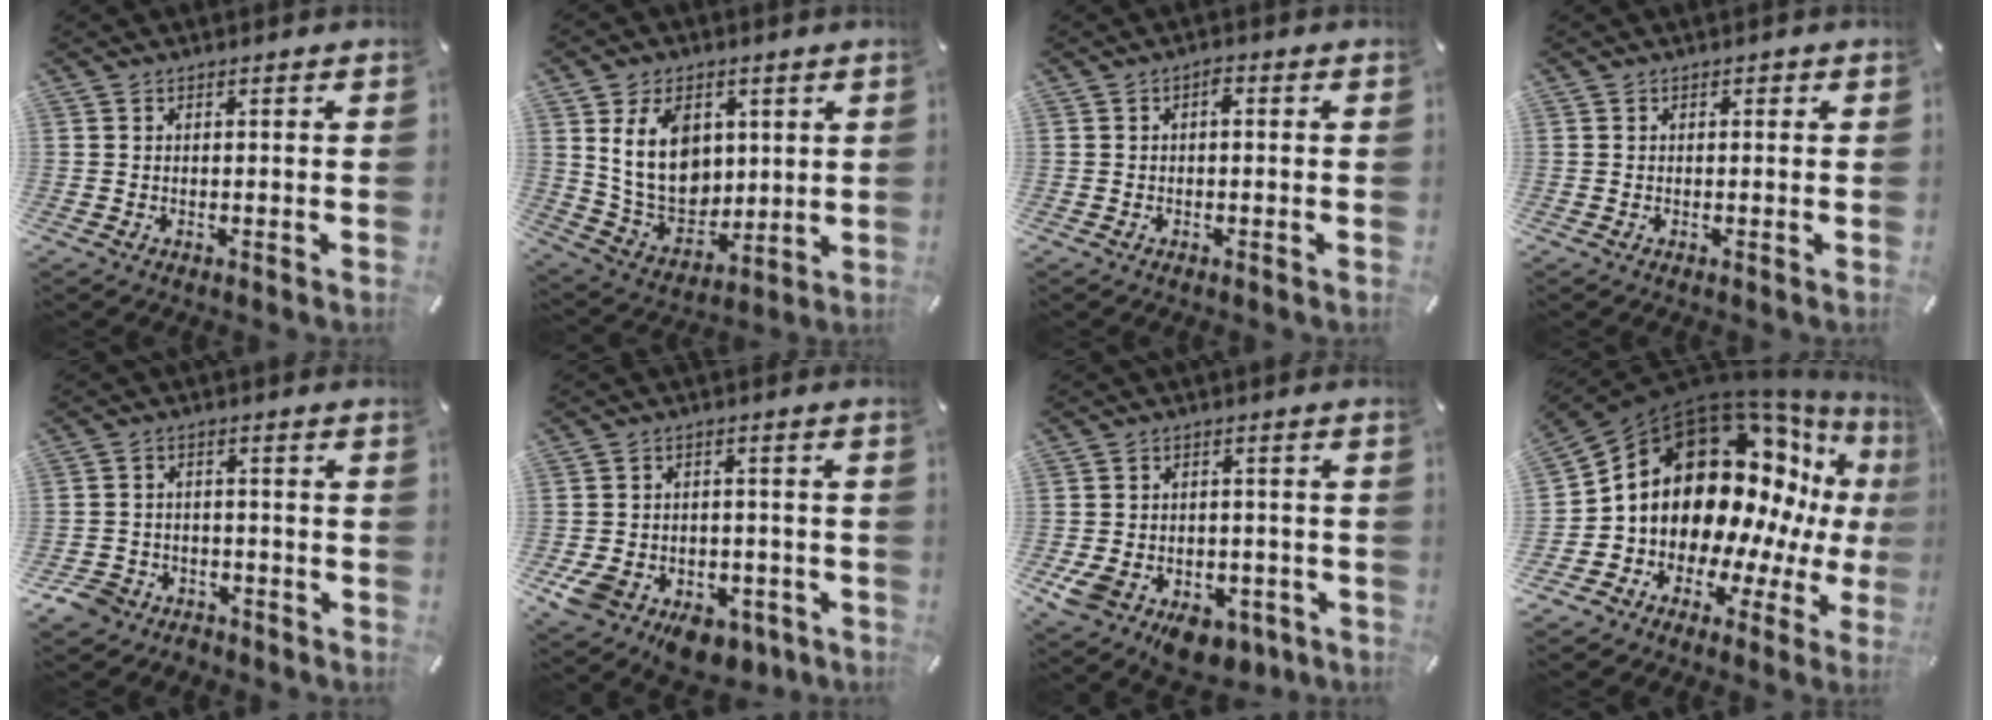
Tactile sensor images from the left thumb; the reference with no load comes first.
{"total": 14.5, "force": [3.9, 11.3, 8.2], "torque": [-0.172, -0.011, 0.073]}
{"total": 1.6, "force": [-0.1, 0.8, 1.4], "torque": [-0.031, 0.008, -0.006]}
{"total": 0.6, "force": [0.1, 0.6, 0.2], "torque": [-0.005, 0.006, -0.001]}
{"total": 5.7, "force": [-4.0, 3.9, 1.1], "torque": [-0.031, 0.017, -0.080]}
{"total": 9.8, "force": [-4.9, 7.1, 4.6], "torque": [-0.079, 0.037, -0.079]}
{"total": 9.6, "force": [-4.6, 6.9, 4.9], "torque": [-0.078, 0.028, -0.076]}
{"total": 18.9, "force": [5.7, 14.5, 10.6], "torque": [-0.155, -0.086, 0.119]}